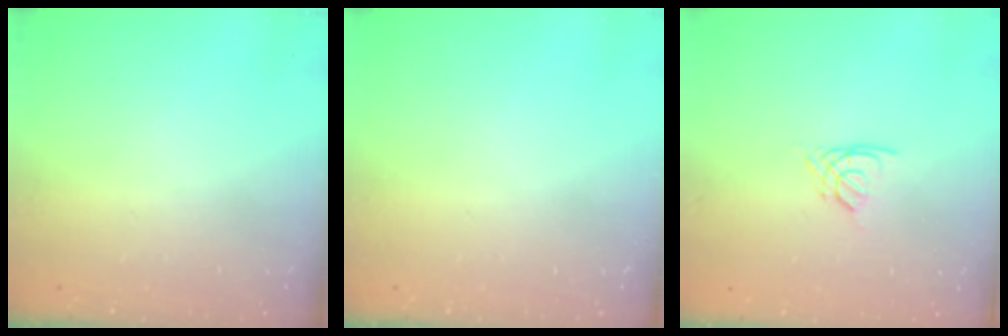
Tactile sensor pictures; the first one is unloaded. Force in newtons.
{"total": 0.0}
{"total": 2.2, "press": 2.1, "slide": 0.5}